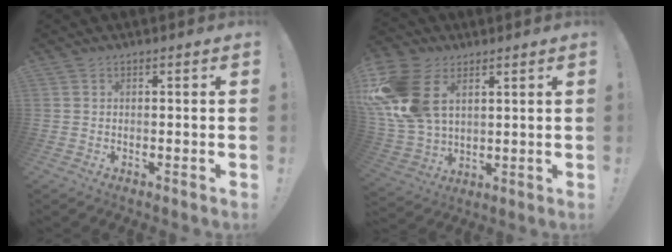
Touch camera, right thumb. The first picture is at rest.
{"total": 19.9, "force": [5.9, 13.8, 13.0], "torque": [-0.265, -0.020, 0.117]}